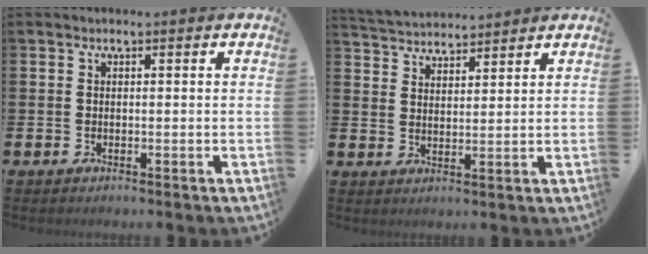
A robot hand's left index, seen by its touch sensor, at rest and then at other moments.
{"total": 4.0, "force": [3.9, 0.7, -0.2], "torque": [-0.010, -0.023, 0.071]}